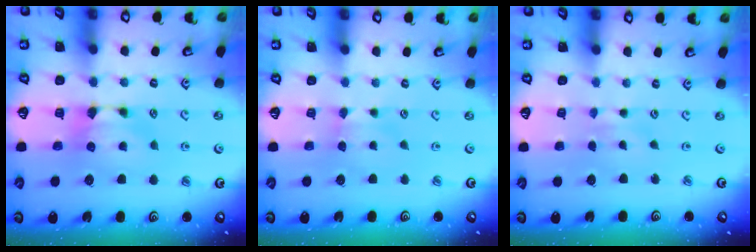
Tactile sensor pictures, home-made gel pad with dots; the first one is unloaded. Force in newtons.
{"total": 2.1, "press": 2.1, "slide": 0.5}
{"total": 2.2, "press": 2.1, "slide": 0.4}